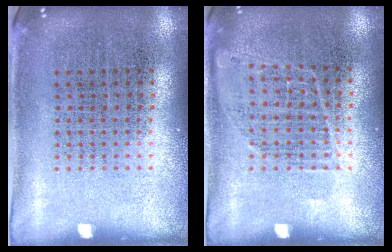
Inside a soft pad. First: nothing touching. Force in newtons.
{"total": 0.9, "press": 0.9, "slide": 0.3}